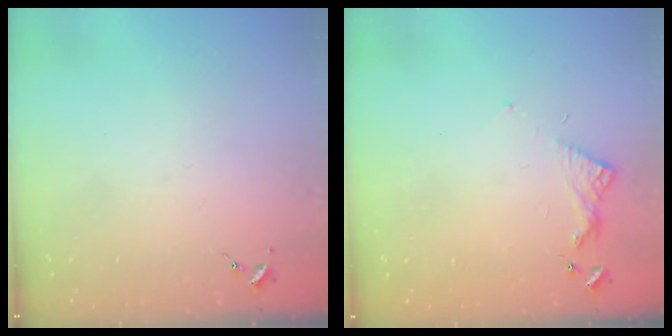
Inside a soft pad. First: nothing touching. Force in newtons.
{"total": 5.2, "press": 5.2, "slide": 0.5}